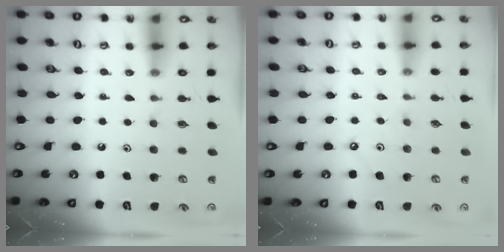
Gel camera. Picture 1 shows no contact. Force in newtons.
{"total": 2.6, "press": 2.6, "slide": 0.2}